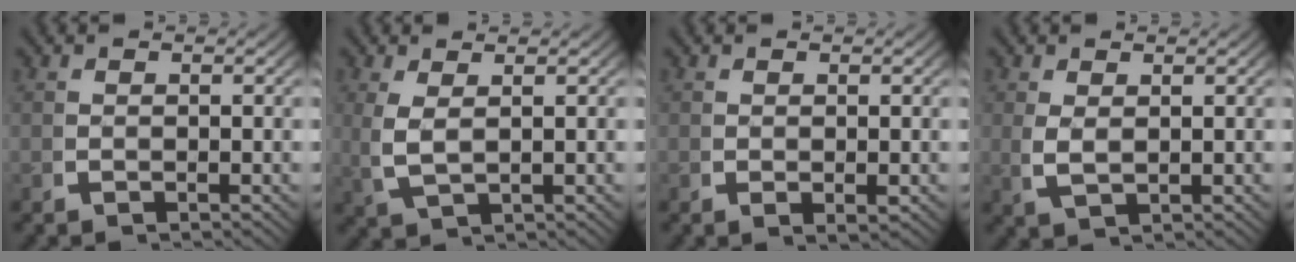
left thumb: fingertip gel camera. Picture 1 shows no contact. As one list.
[{"total": 2.9, "force": [1.0, 1.2, 2.5], "torque": [-0.070, -0.010, 0.034]}, {"total": 0.9, "force": [0.3, 0.4, 0.8], "torque": [-0.022, -0.006, 0.008]}, {"total": 1.9, "force": [0.8, 0.8, 1.5], "torque": [-0.045, -0.011, 0.030]}]